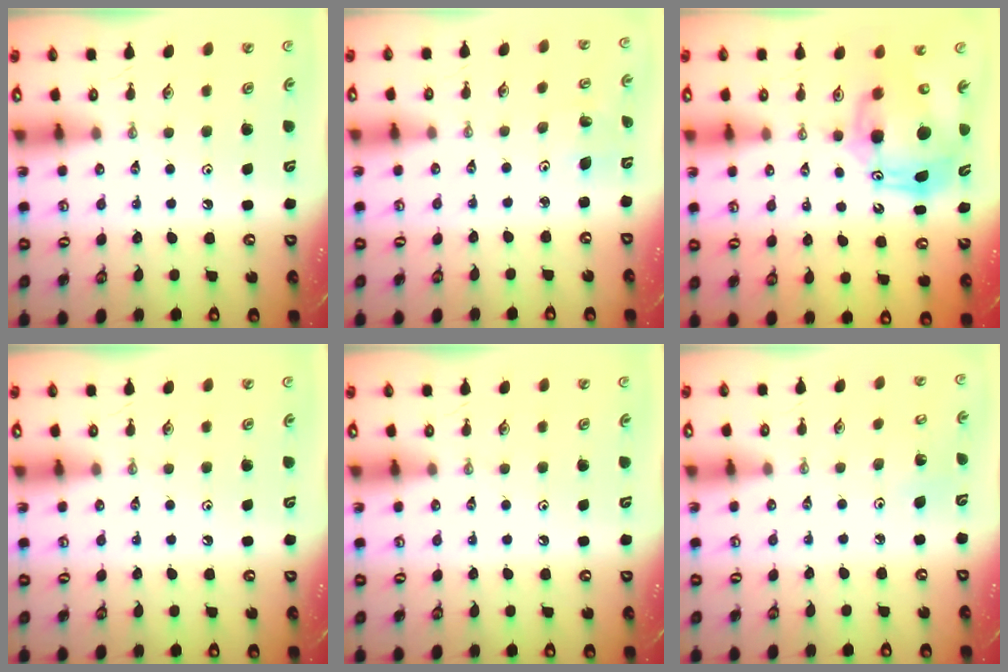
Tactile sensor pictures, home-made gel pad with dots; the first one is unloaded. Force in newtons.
{"total": 2.8, "press": 2.8, "slide": 0.3}
{"total": 14.2, "press": 14.0, "slide": 2.6}
{"total": 0.0}
{"total": 0.0}
{"total": 3.1, "press": 3.0, "slide": 0.2}